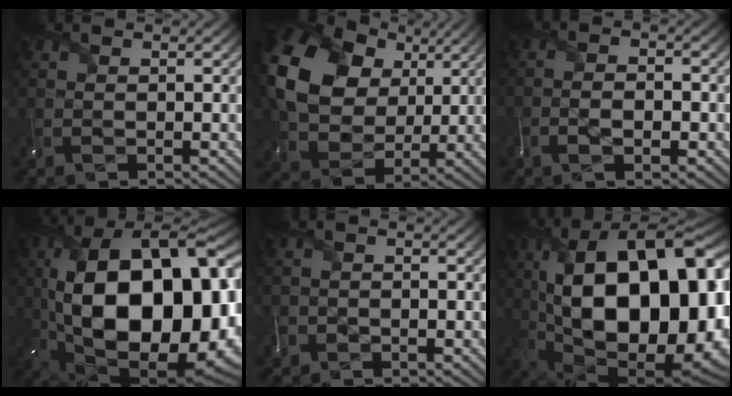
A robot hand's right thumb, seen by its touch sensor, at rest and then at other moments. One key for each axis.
{"total": 16.5, "fx": 4.2, "fy": 12.6, "fz": 9.9, "tx": -0.232, "ty": 0.017, "tz": 0.077}
{"total": 3.5, "fx": -1.8, "fy": 1.6, "fz": 2.5, "tx": -0.019, "ty": 0.001, "tz": -0.041}
{"total": 22.7, "fx": -0.8, "fy": 12.4, "fz": 19.1, "tx": -0.382, "ty": -0.041, "tz": 0.007}
{"total": 1.9, "fx": -1.3, "fy": 1.3, "fz": 0.4, "tx": 0.003, "ty": -0.009, "tz": -0.022}
{"total": 22.5, "fx": 1.4, "fy": 11.4, "fz": 19.4, "tx": -0.348, "ty": -0.005, "tz": 0.024}